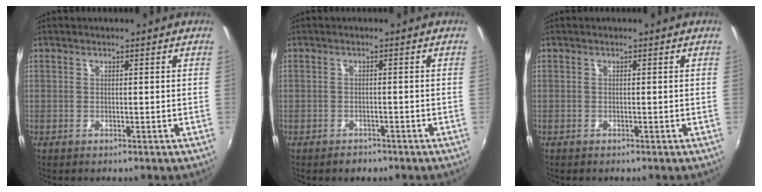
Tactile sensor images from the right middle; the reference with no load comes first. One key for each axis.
{"total": 2.0, "fx": -1.5, "fy": 1.2, "fz": 0.3, "tx": -0.010, "ty": -0.001, "tz": -0.021}
{"total": 0.0}